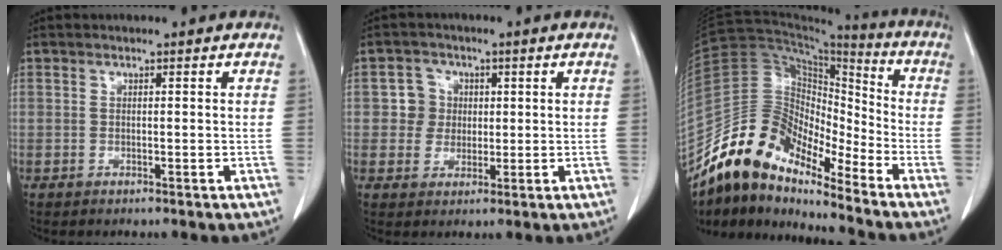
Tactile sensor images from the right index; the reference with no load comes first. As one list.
[{"total": 4.6, "force": [0.7, 4.5, 0.8], "torque": [-0.005, 0.017, 0.016]}, {"total": 15.2, "force": [-12.6, 5.4, 6.6], "torque": [-0.117, 0.054, -0.236]}]